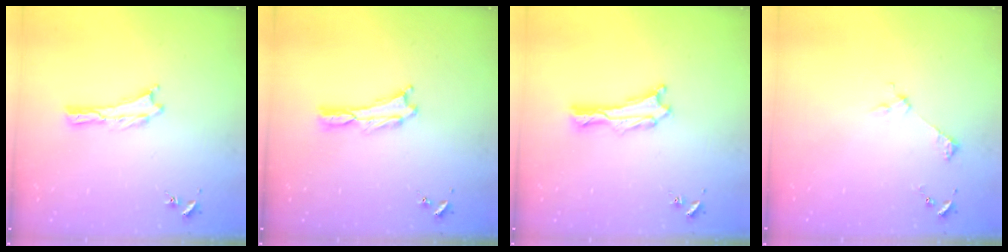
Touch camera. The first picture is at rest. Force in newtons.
{"total": 0.0}
{"total": 0.9, "press": 0.9, "slide": 0.2}
{"total": 2.5, "press": 2.5, "slide": 0.2}